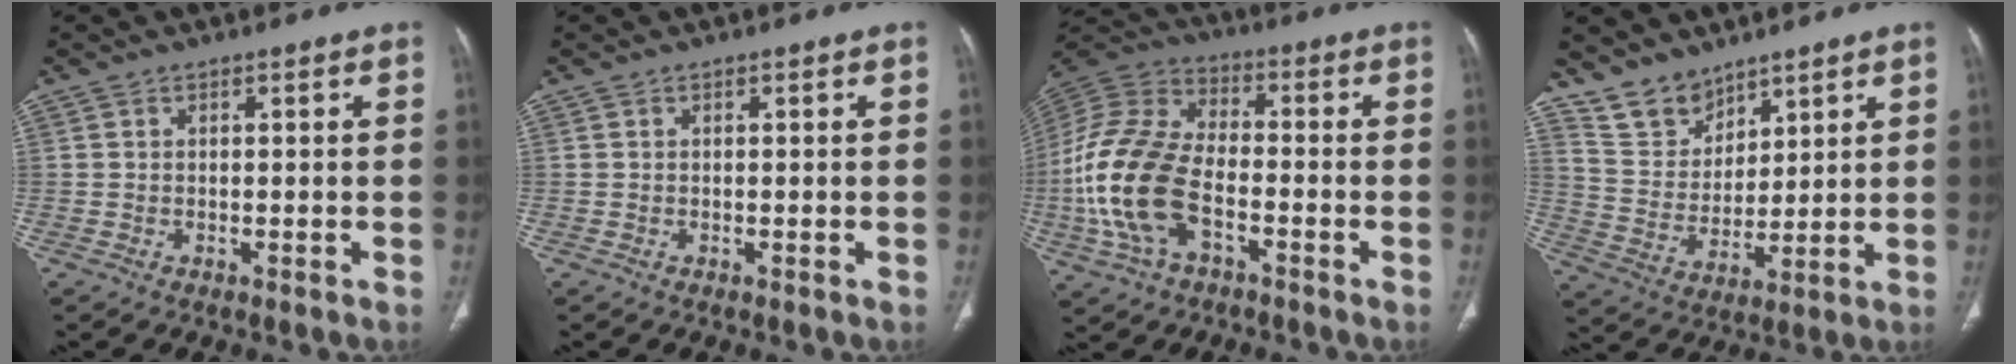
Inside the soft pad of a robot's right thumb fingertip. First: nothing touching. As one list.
[{"total": 0.0}, {"total": 18.4, "force": [-5.1, 10.6, 14.2], "torque": [-0.305, 0.025, -0.097]}, {"total": 9.1, "force": [7.4, 4.9, 1.8], "torque": [-0.011, -0.051, 0.162]}]